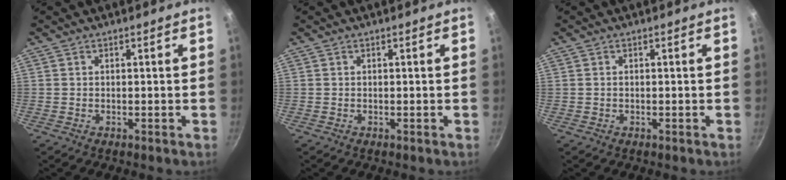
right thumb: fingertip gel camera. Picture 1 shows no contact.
{"total": 0.0}
{"total": 0.0}